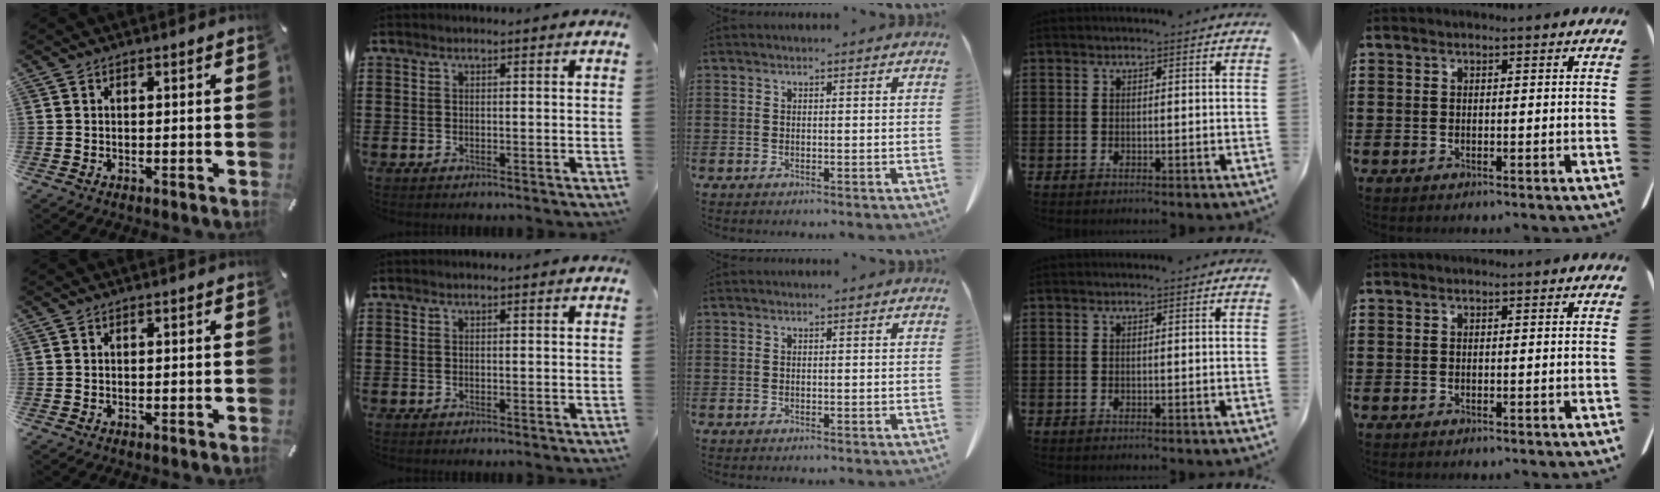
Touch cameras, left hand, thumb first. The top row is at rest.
{}